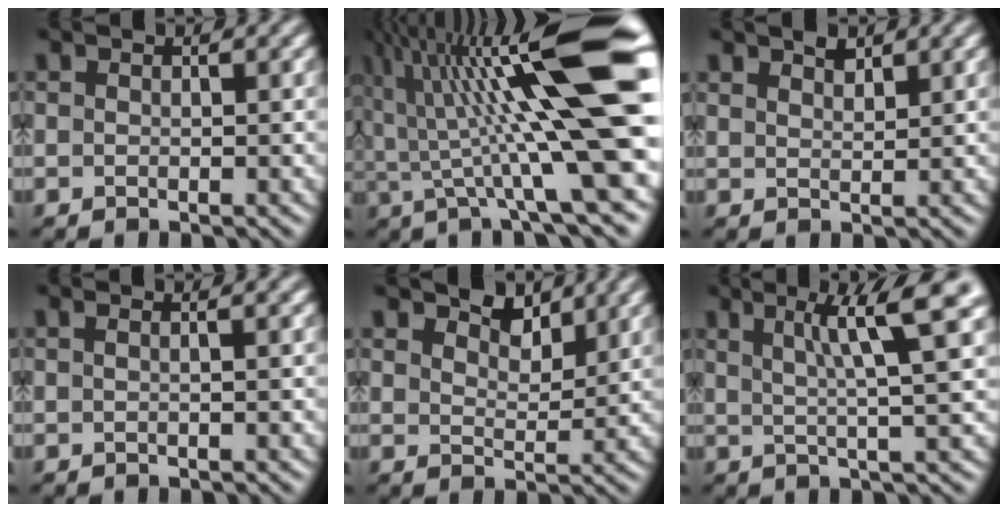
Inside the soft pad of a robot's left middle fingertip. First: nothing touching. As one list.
[{"total": 15.8, "force": [3.6, 2.7, 15.2], "torque": [-0.232, 0.011, 0.056]}, {"total": 1.5, "force": [1.5, 0.2, 0.3], "torque": [-0.005, 0.006, 0.027]}, {"total": 1.4, "force": [0.5, 0.6, 1.2], "torque": [-0.007, -0.003, -0.006]}, {"total": 3.3, "force": [2.7, 1.3, 1.3], "torque": [-0.018, 0.005, 0.035]}, {"total": 6.4, "force": [3.1, 0.7, 5.5], "torque": [-0.077, 0.021, 0.050]}]